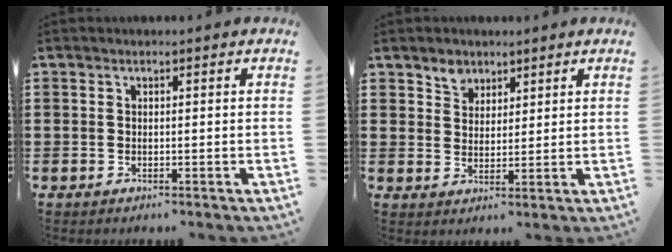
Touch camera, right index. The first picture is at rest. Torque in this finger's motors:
{"motor_torque": [0.01, 0.01, 0.01, 0.02]}